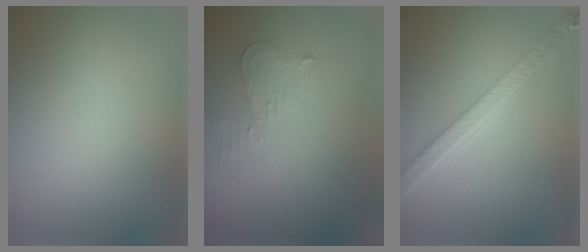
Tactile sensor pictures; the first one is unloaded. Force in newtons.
{"total": 2.1, "press": 2.1, "slide": 0.1}
{"total": 5.4, "press": 4.1, "slide": 3.4}